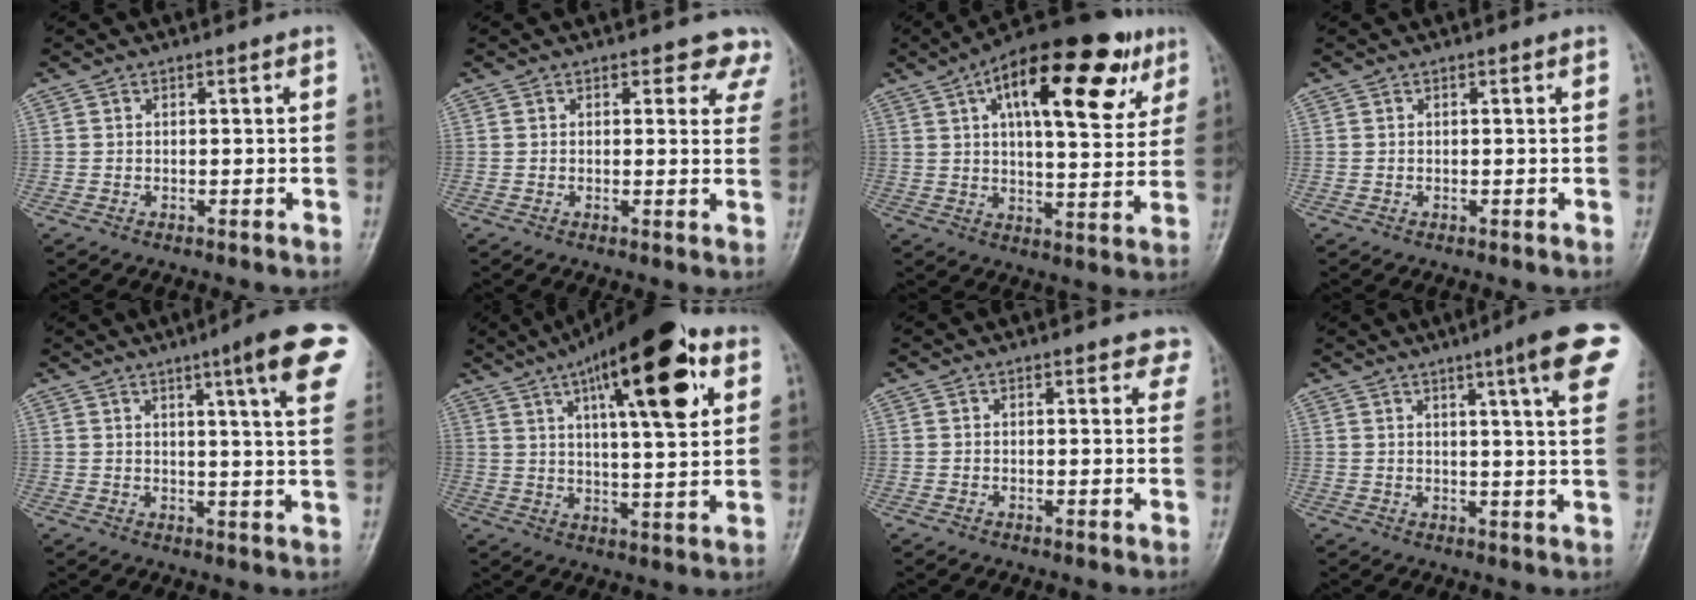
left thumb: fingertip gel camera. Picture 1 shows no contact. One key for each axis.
{"total": 4.9, "fx": 4.0, "fy": 2.6, "fz": 1.0, "tx": 0.031, "ty": -0.016, "tz": 0.021}
{"total": 23.4, "fx": 10.3, "fy": 9.4, "fz": 18.8, "tx": -0.251, "ty": -0.004, "tz": 0.151}
{"total": 0.0}
{"total": 13.6, "fx": 7.1, "fy": 1.0, "fz": 11.6, "tx": -0.139, "ty": -0.029, "tz": 0.078}
{"total": 21.1, "fx": 9.4, "fy": 6.4, "fz": 17.8, "tx": -0.246, "ty": -0.014, "tz": 0.139}
{"total": 3.3, "fx": 2.6, "fy": 1.6, "fz": 1.3, "tx": 0.018, "ty": -0.008, "tz": 0.016}
{"total": 13.1, "fx": 7.0, "fy": 0.9, "fz": 11.0, "tx": -0.131, "ty": -0.025, "tz": 0.077}